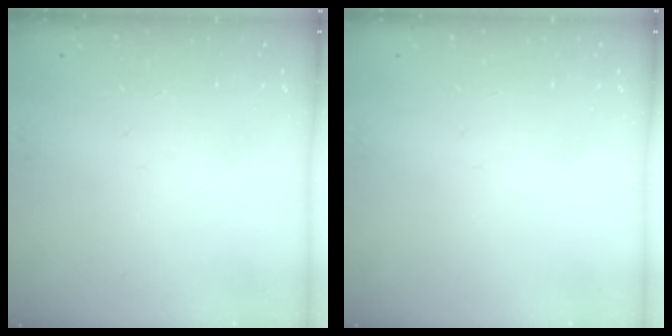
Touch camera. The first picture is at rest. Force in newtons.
{"total": 0.0}